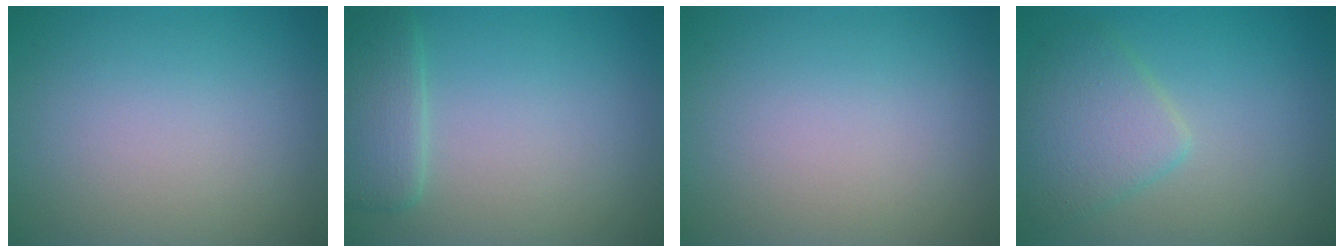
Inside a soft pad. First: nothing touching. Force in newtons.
{"total": 2.4, "press": 1.7, "slide": 1.7}
{"total": 0.0}
{"total": 3.7, "press": 3.7, "slide": 0.2}